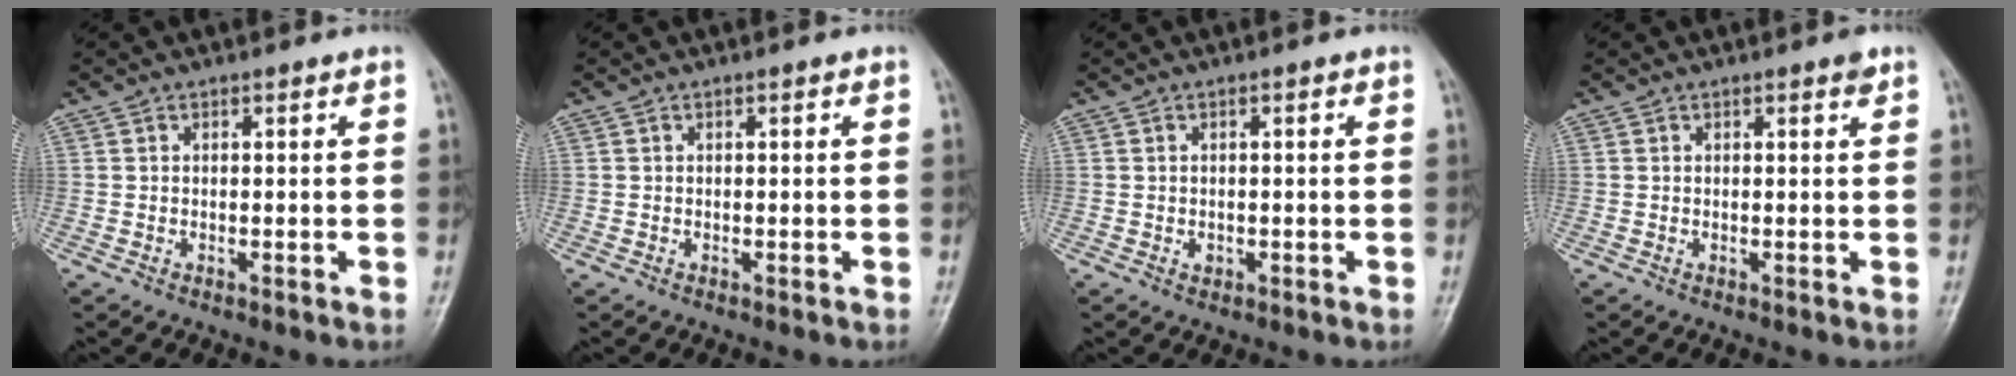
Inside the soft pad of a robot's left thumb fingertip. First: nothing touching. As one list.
[{"total": 0.0}, {"total": 0.7, "force": [-0.4, 0.4, 0.4], "torque": [-0.003, 0.003, -0.008]}, {"total": 1.1, "force": [0.7, 0.3, 0.8], "torque": [-0.009, -0.002, 0.008]}]